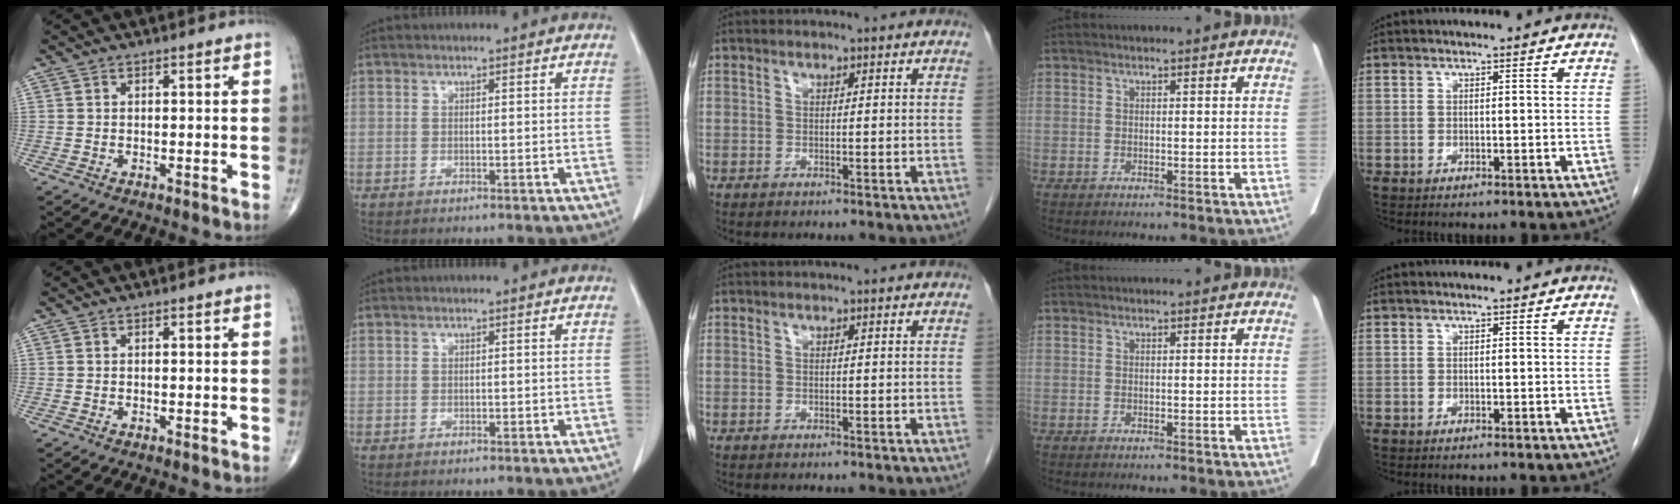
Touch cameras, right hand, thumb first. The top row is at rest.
{}